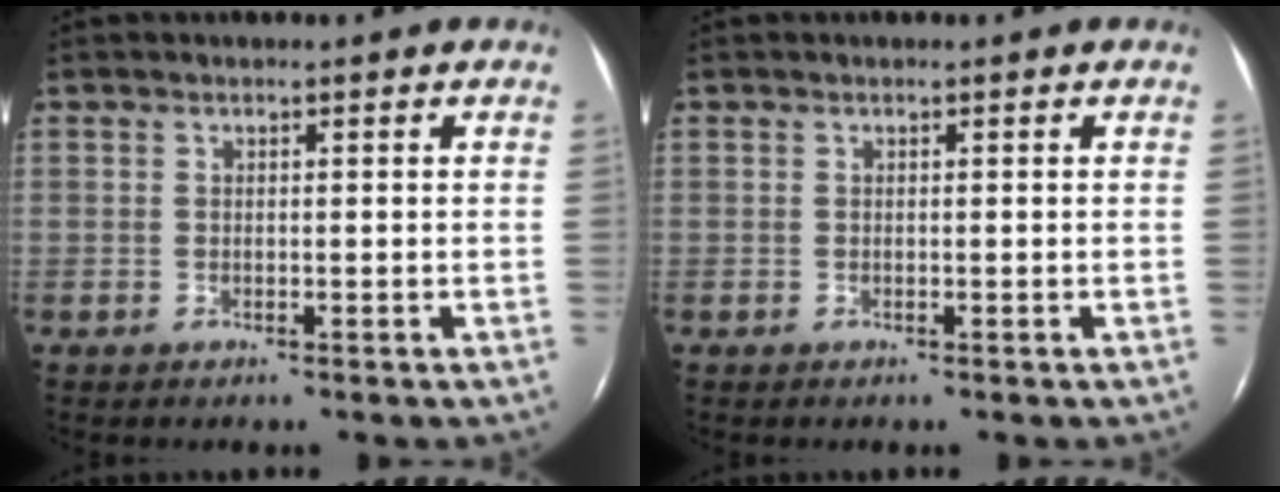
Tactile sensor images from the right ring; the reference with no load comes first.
{"total": 0.0}